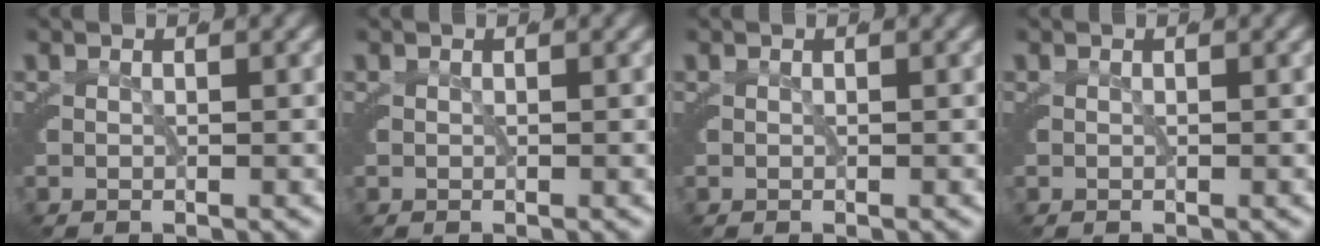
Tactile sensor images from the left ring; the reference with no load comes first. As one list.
[{"total": 0.0}, {"total": 0.0}, {"total": 0.0}]